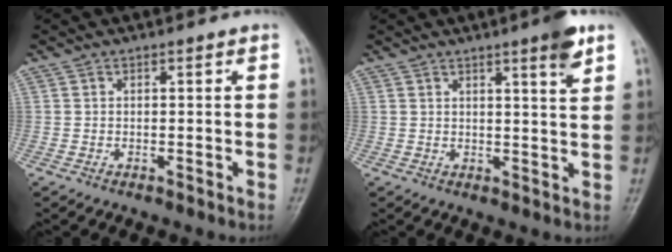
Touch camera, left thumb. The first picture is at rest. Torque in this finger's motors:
{"motor_torque": [1.91, 1.14, 0.67, -0.21, 0.03]}